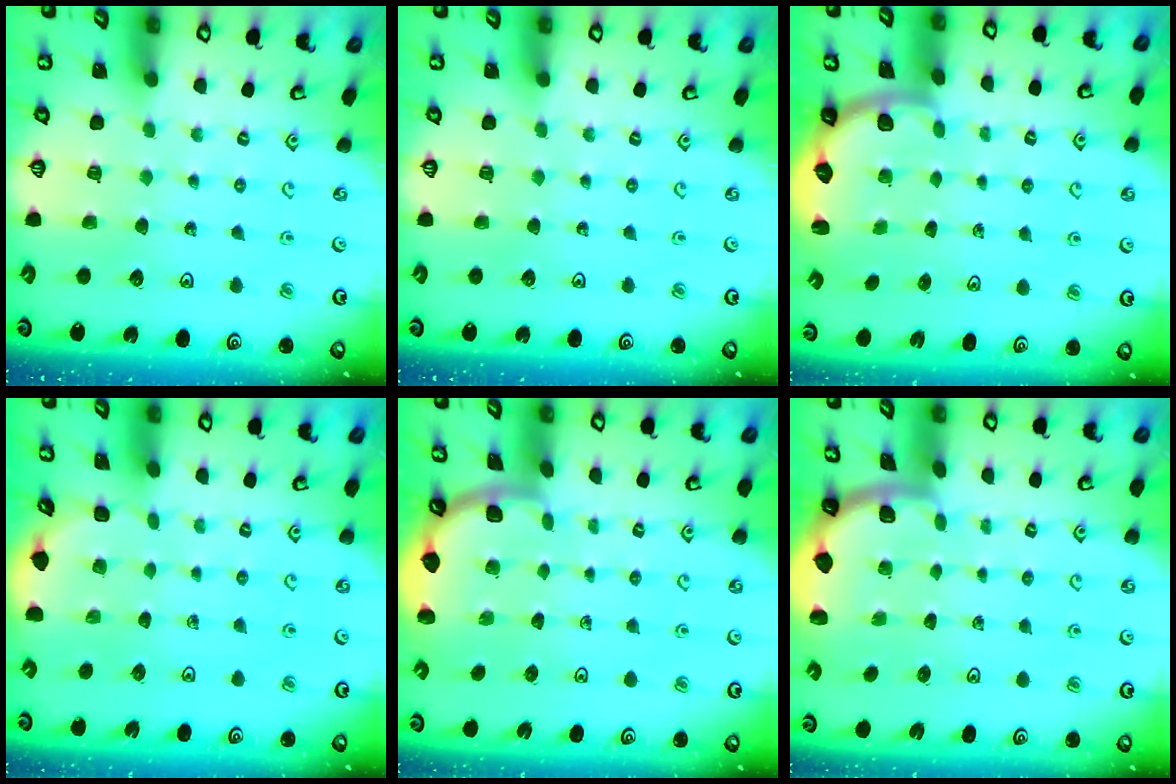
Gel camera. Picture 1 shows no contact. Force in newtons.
{"total": 0.0}
{"total": 2.6, "press": 2.2, "slide": 1.3}
{"total": 0.9, "press": 0.9, "slide": 0.1}
{"total": 1.7, "press": 1.7, "slide": 0.0}
{"total": 1.6, "press": 1.6, "slide": 0.1}